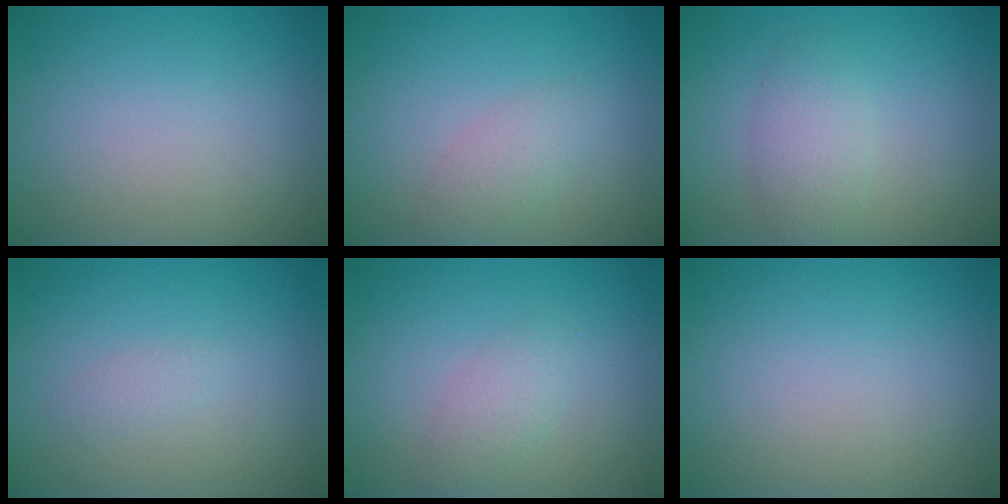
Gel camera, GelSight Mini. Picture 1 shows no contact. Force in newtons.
{"total": 2.0, "press": 2.0, "slide": 0.1}
{"total": 2.8, "press": 2.8, "slide": 0.2}
{"total": 0.8, "press": 0.8, "slide": 0.1}
{"total": 1.8, "press": 1.8, "slide": 0.1}
{"total": 0.0}